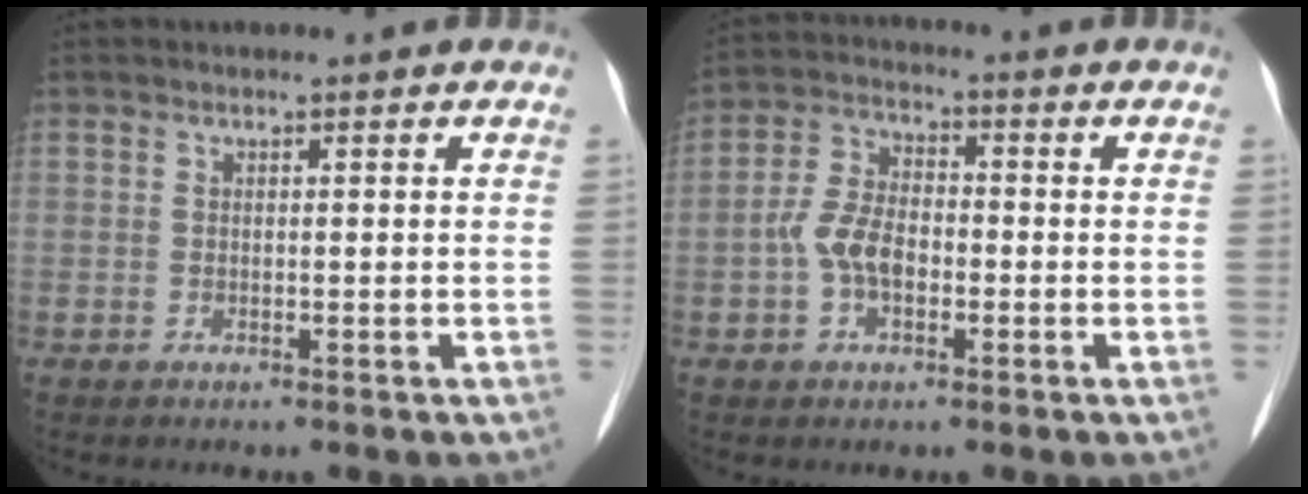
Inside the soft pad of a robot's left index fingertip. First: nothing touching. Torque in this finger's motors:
{"motor_torque": [0.30, 0.00, 0.45, 0.14]}